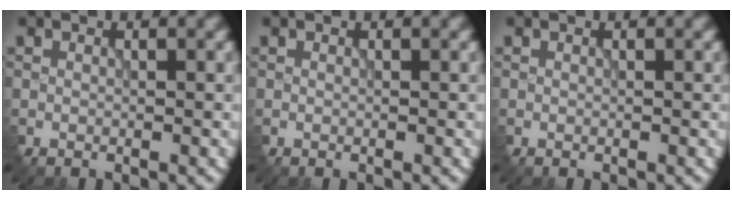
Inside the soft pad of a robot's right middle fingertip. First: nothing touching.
{"total": 0.0}
{"total": 0.0}